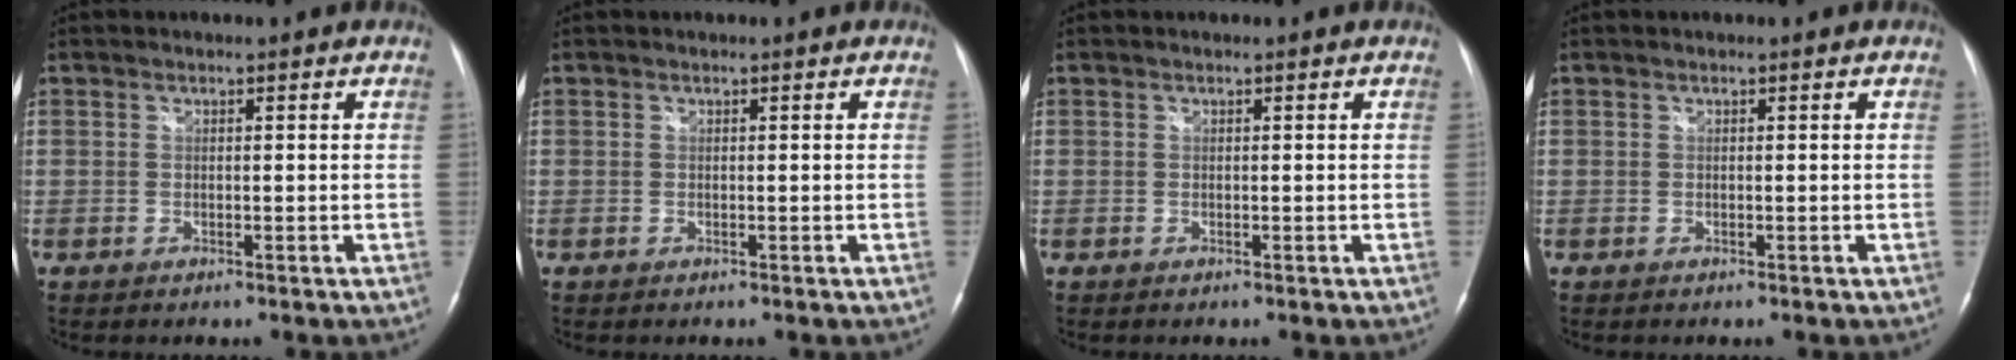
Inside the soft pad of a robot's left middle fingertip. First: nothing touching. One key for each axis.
{"total": 0.0}
{"total": 0.0}
{"total": 0.0}